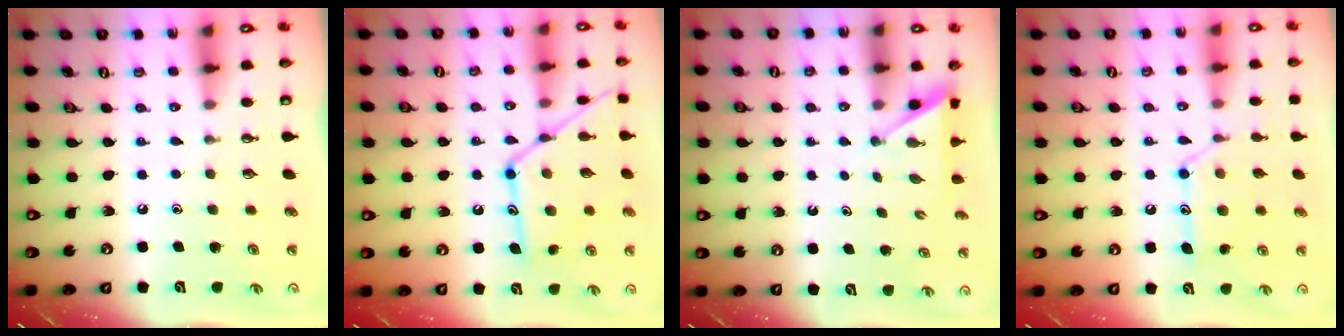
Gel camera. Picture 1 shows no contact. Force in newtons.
{"total": 16.5, "press": 16.4, "slide": 1.3}
{"total": 2.9, "press": 2.9, "slide": 0.2}
{"total": 14.0, "press": 14.0, "slide": 1.0}